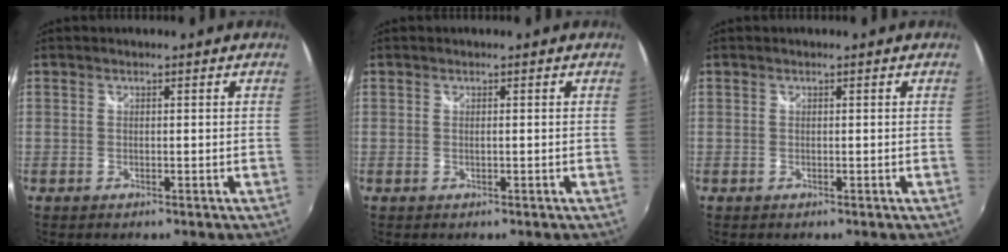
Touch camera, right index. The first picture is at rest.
{"total": 0.0}
{"total": 0.0}